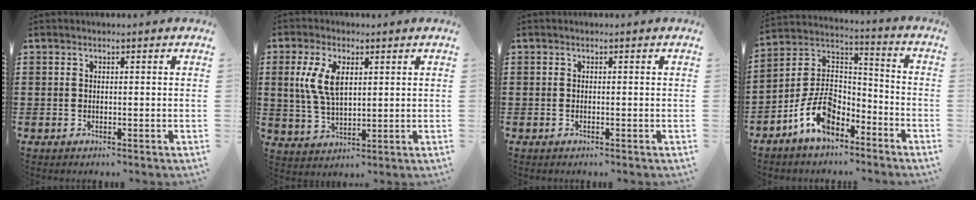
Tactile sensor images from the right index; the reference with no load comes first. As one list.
[{"total": 7.0, "force": [1.9, 3.5, 5.7], "torque": [-0.129, 0.009, 0.030]}, {"total": 0.0}, {"total": 10.3, "force": [-6.2, 5.8, 5.8], "torque": [-0.140, 0.012, -0.122]}]